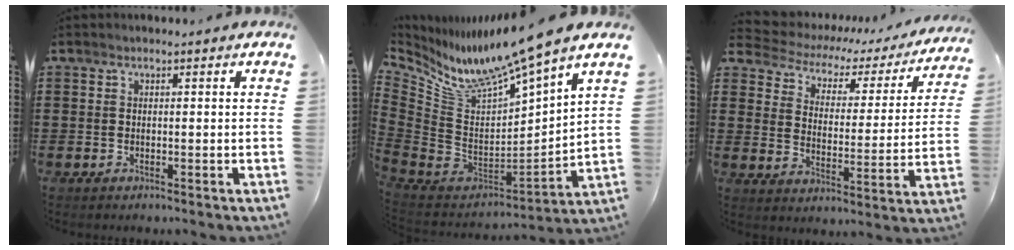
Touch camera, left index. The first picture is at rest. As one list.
[{"total": 9.8, "force": [8.7, -0.5, 4.5], "torque": [-0.118, -0.079, 0.139]}, {"total": 3.4, "force": [2.5, 1.9, 1.2], "torque": [-0.042, -0.021, 0.034]}]